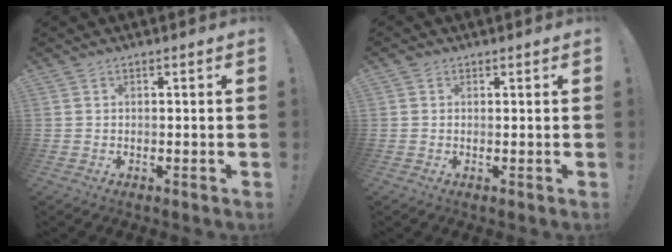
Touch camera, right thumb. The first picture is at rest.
{"total": 0.9, "force": [0.6, 0.7, 0.0], "torque": [0.000, 0.002, 0.011]}